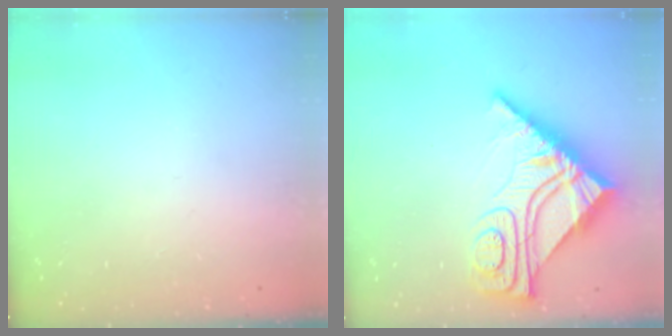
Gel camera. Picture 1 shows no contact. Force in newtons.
{"total": 15.8, "press": 15.7, "slide": 1.6}